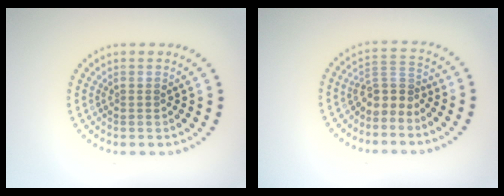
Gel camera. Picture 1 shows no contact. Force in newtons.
{"total": 2.5, "press": 1.8, "slide": 1.7}